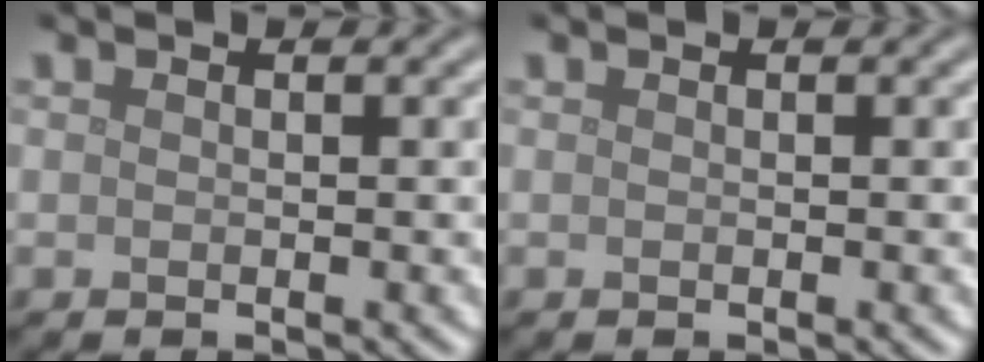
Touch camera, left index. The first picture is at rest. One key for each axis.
{"total": 0.0}